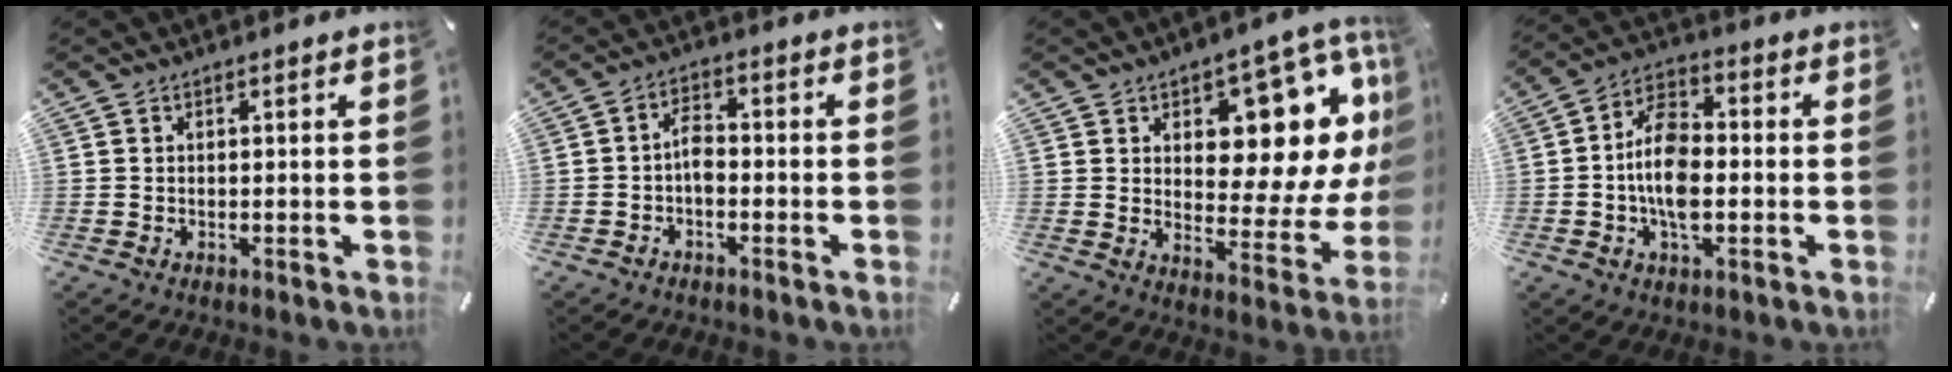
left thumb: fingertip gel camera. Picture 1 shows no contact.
{"total": 4.3, "force": [-1.3, 2.4, 3.3], "torque": [-0.065, 0.011, -0.026]}
{"total": 15.1, "force": [8.0, 8.2, 9.9], "torque": [-0.112, -0.084, 0.130]}
{"total": 10.9, "force": [-1.9, 6.3, 8.7], "torque": [-0.169, 0.009, -0.034]}